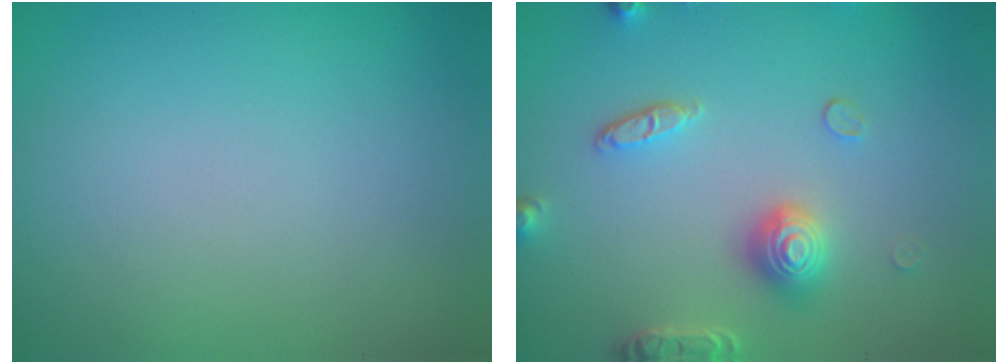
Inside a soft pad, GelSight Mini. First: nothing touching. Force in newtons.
{"total": 3.9, "press": 3.4, "slide": 1.9}